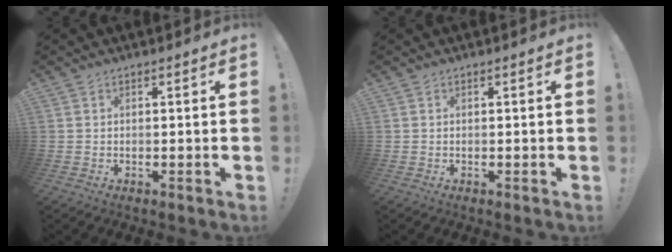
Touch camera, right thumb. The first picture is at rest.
{"total": 0.0}